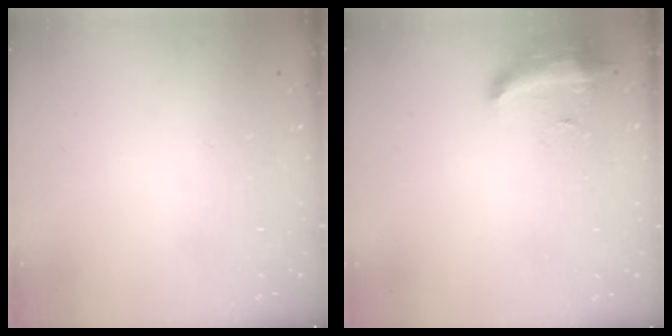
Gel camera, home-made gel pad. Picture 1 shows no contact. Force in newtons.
{"total": 12.2, "press": 9.7, "slide": 7.4}